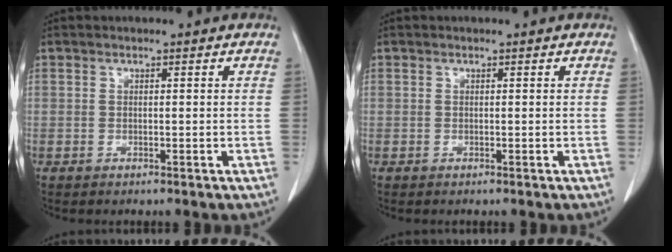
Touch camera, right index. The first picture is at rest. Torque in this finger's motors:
{"motor_torque": [0.00, 0.00, 0.00, 0.00]}